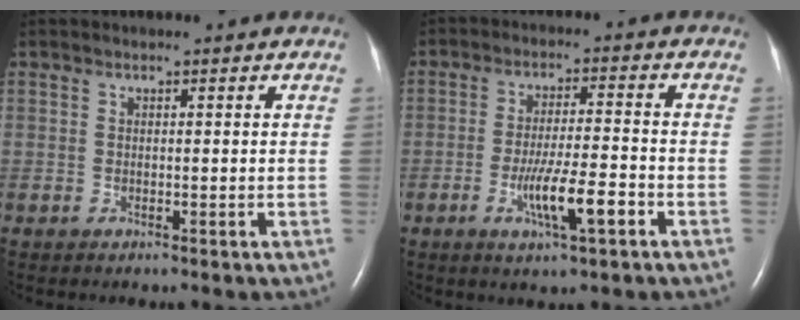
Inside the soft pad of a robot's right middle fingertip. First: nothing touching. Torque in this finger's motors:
{"motor_torque": [1.18, -0.76, 0.59, 0.18]}